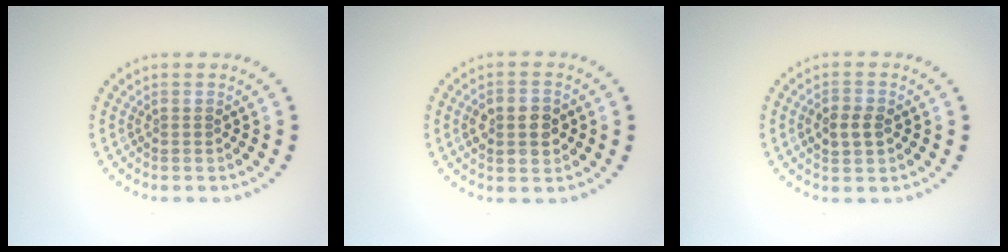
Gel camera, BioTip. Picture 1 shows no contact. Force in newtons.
{"total": 3.8, "press": 3.8, "slide": 0.1}
{"total": 2.4, "press": 2.4, "slide": 0.1}